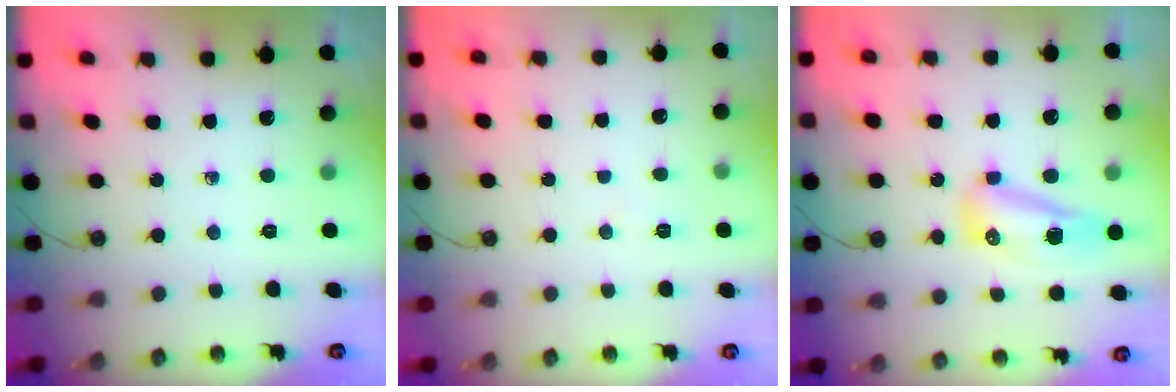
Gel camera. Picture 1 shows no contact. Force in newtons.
{"total": 3.4, "press": 3.4, "slide": 0.4}
{"total": 8.5, "press": 8.4, "slide": 1.1}